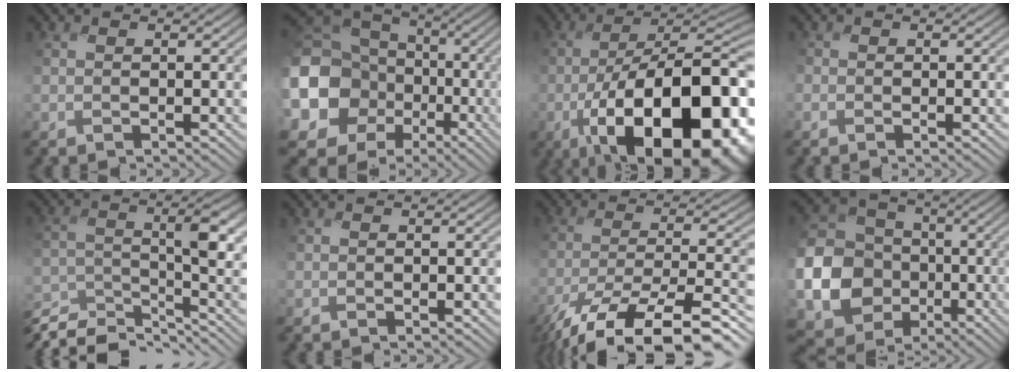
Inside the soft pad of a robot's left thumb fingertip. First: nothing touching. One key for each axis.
{"total": 19.6, "fx": -2.3, "fy": 17.2, "fz": 9.2, "tx": -0.258, "ty": -0.055, "tz": -0.042}
{"total": 21.6, "fx": -8.9, "fy": 9.1, "fz": 17.4, "tx": -0.252, "ty": -0.019, "tz": -0.139}
{"total": 0.7, "fx": -0.3, "fy": 0.3, "fz": -0.5, "tx": 0.014, "ty": -0.005, "tz": -0.011}
{"total": 8.4, "fx": -7.3, "fy": 1.6, "fz": 4.0, "tx": -0.077, "ty": -0.013, "tz": -0.152}
{"total": 0.0}
{"total": 16.2, "fx": -12.4, "fy": 4.0, "fz": 9.8, "tx": -0.179, "ty": -0.036, "tz": -0.196}
{"total": 17.0, "fx": -4.2, "fy": 14.8, "fz": 7.1, "tx": -0.220, "ty": -0.038, "tz": -0.091}